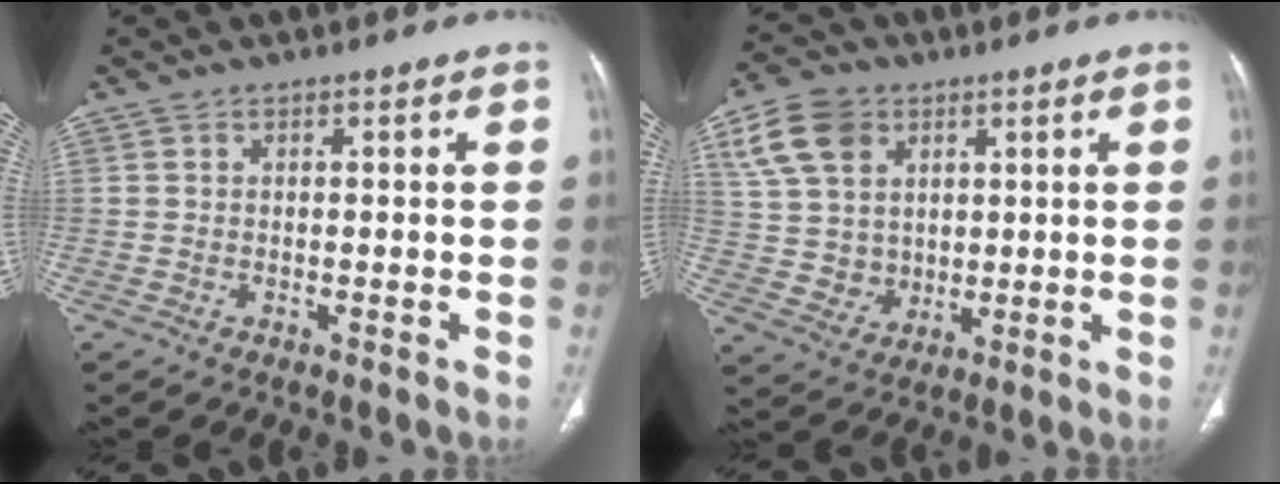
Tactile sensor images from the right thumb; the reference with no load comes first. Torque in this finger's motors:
{"motor_torque": [-0.76, 1.06, 0.13, -0.09, 0.12]}